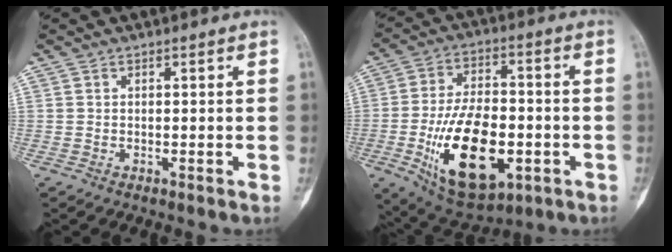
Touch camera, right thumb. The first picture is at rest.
{"total": 20.4, "force": [-5.5, 10.8, 16.4], "torque": [-0.259, 0.016, -0.074]}